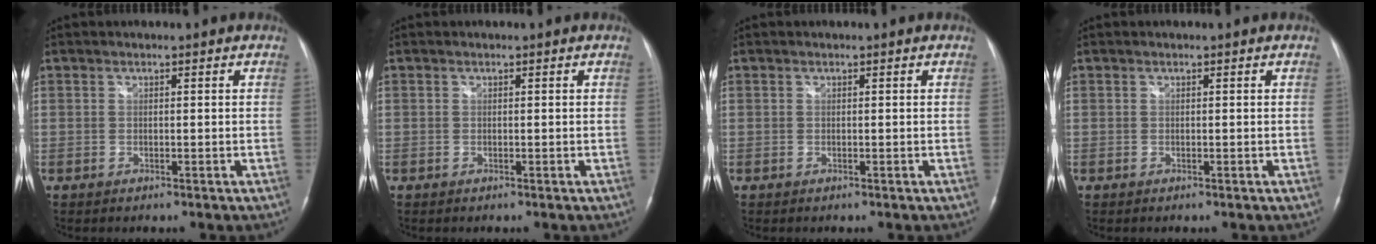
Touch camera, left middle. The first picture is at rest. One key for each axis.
{"total": 0.0}
{"total": 0.0}
{"total": 0.0}